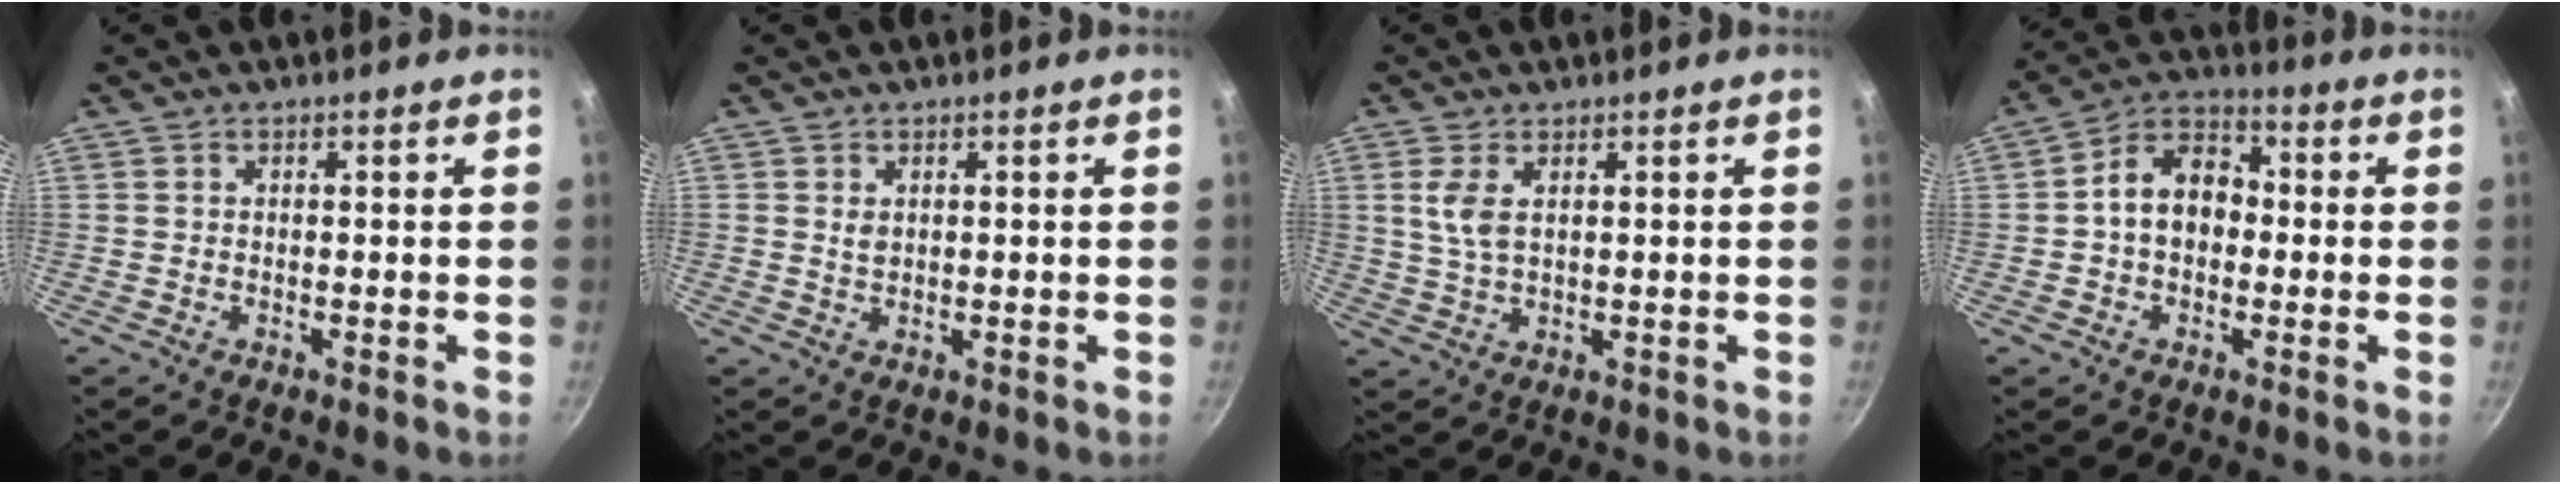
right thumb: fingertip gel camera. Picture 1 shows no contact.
{"total": 1.5, "force": [0.5, 1.1, 0.9], "torque": [-0.014, -0.001, 0.009]}
{"total": 4.8, "force": [1.6, 2.4, 3.9], "torque": [-0.078, -0.007, 0.033]}
{"total": 10.2, "force": [-0.3, 7.5, 6.8], "torque": [-0.075, 0.034, -0.023]}